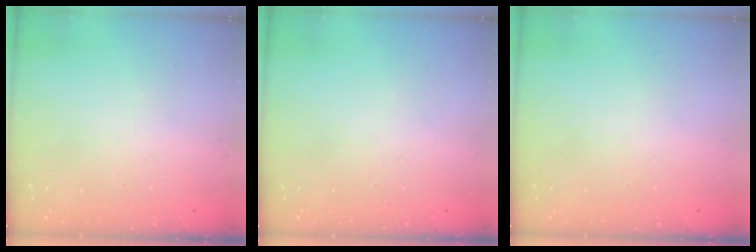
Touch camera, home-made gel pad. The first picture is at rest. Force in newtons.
{"total": 0.0}
{"total": 0.0}